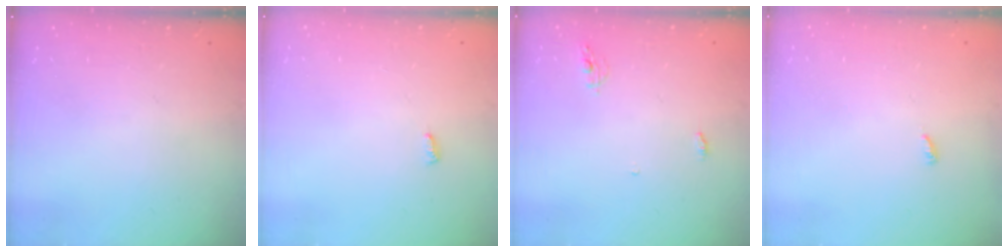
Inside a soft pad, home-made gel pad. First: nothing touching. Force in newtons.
{"total": 2.8, "press": 2.8, "slide": 0.4}
{"total": 4.2, "press": 4.2, "slide": 0.4}
{"total": 2.5, "press": 2.5, "slide": 0.2}